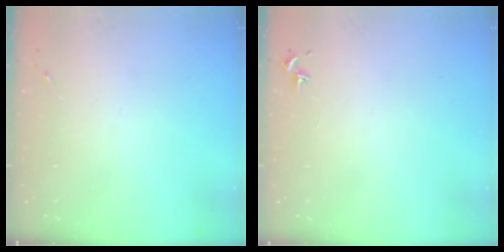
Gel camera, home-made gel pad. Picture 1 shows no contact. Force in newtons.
{"total": 0.7, "press": 0.7, "slide": 0.3}